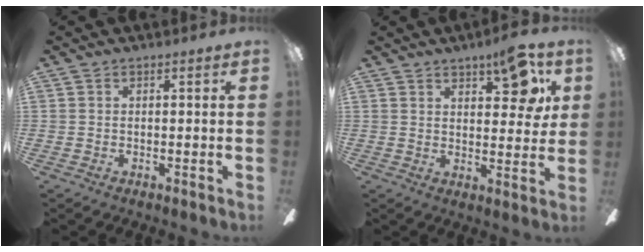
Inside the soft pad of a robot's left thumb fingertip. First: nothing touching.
{"total": 9.7, "force": [6.0, 3.9, 6.5], "torque": [-0.072, -0.026, 0.098]}